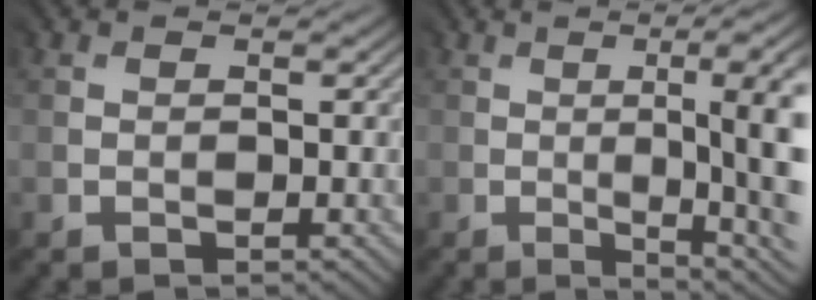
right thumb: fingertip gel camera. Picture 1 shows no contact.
{"total": 10.9, "force": [-0.8, 2.5, 10.6], "torque": [-0.109, 0.016, -0.004]}